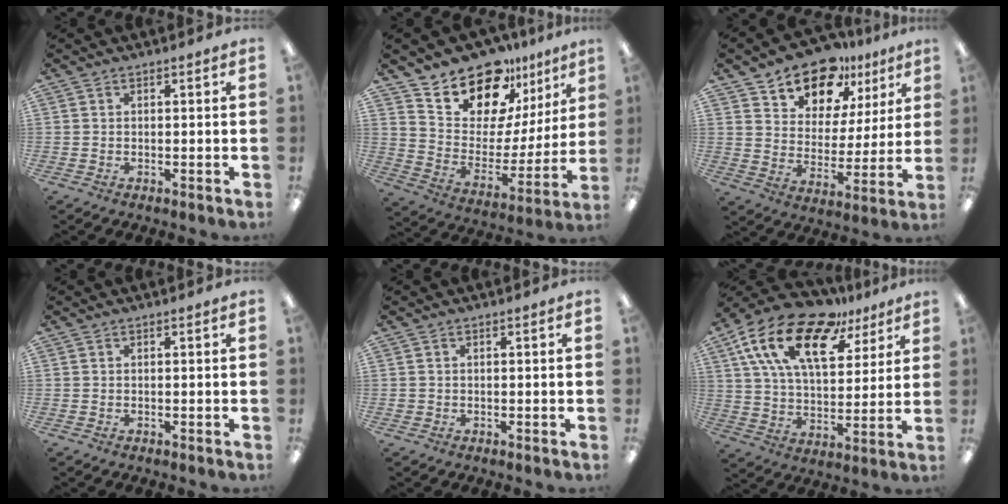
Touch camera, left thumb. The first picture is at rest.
{"total": 16.6, "force": [14.5, 7.2, 3.8], "torque": [-0.088, -0.130, 0.262]}
{"total": 14.4, "force": [11.6, 7.7, 3.6], "torque": [-0.065, -0.089, 0.216]}
{"total": 0.0}
{"total": 0.9, "force": [0.2, 0.8, 0.4], "torque": [-0.009, 0.005, 0.003]}
{"total": 20.7, "force": [12.4, 10.2, 13.1], "torque": [-0.247, -0.053, 0.219]}